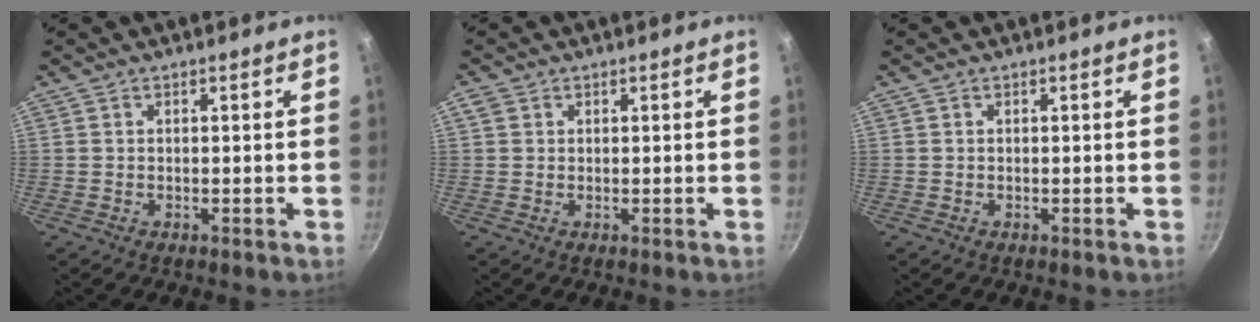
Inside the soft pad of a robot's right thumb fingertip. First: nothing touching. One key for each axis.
{"total": 1.5, "fx": 0.5, "fy": 1.3, "fz": 0.7, "tx": -0.012, "ty": 0.000, "tz": 0.008}
{"total": 0.0}